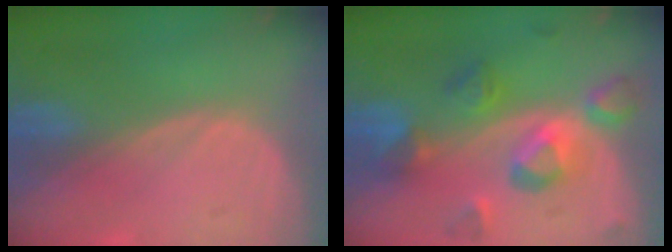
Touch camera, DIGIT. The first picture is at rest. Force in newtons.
{"total": 8.5, "press": 8.5, "slide": 0.4}